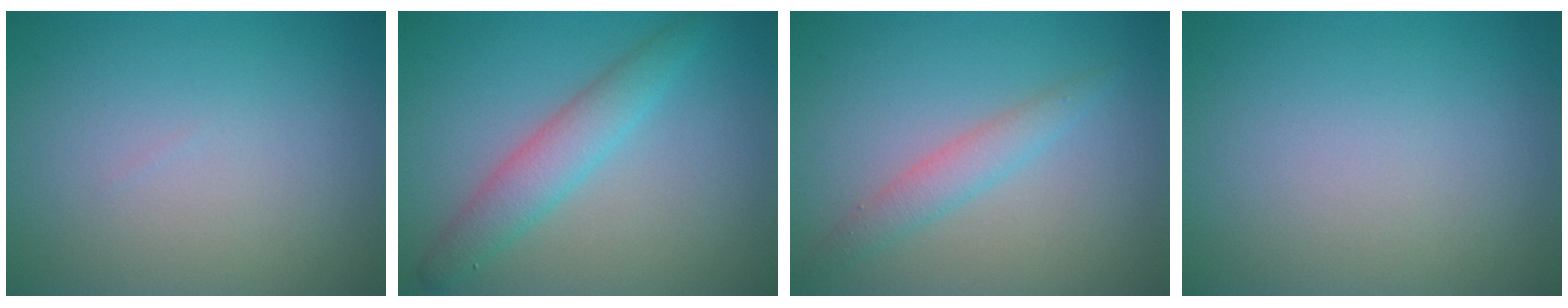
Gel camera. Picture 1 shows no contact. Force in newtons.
{"total": 2.6, "press": 2.6, "slide": 0.0}
{"total": 2.3, "press": 2.3, "slide": 0.0}
{"total": 0.0}